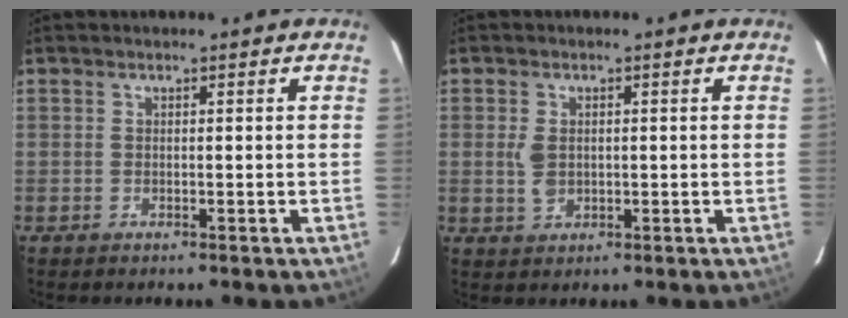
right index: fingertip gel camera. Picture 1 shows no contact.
{"total": 3.0, "force": [0.0, 1.9, 2.3], "torque": [-0.050, 0.000, 0.006]}